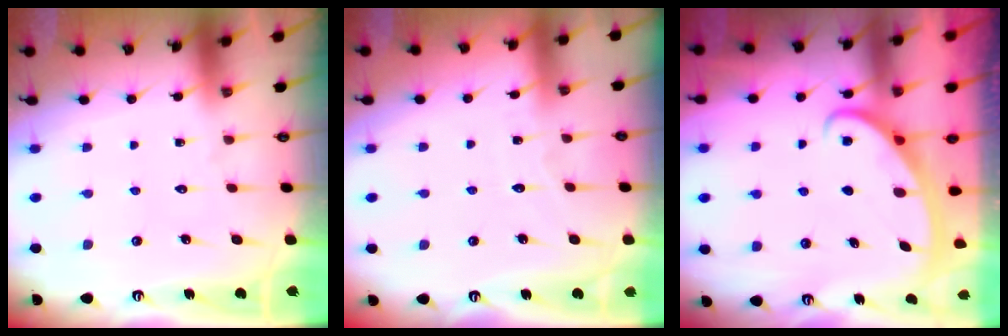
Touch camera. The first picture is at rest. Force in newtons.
{"total": 3.2, "press": 3.2, "slide": 0.4}
{"total": 2.6, "press": 2.6, "slide": 0.4}